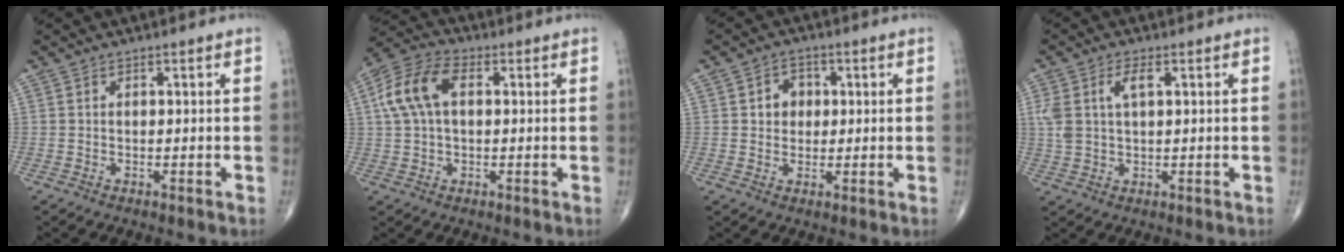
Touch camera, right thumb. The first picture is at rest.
{"total": 10.2, "force": [1.9, 5.6, 8.3], "torque": [-0.182, 0.028, 0.031]}
{"total": 4.4, "force": [0.8, 3.8, 2.2], "torque": [-0.008, 0.005, 0.008]}
{"total": 5.8, "force": [1.7, 2.8, 4.8], "torque": [-0.115, 0.012, 0.039]}